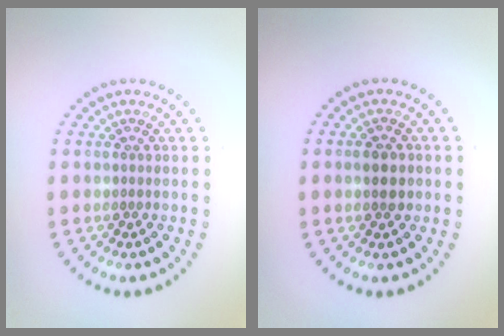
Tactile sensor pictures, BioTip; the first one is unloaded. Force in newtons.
{"total": 2.2, "press": 2.2, "slide": 0.1}